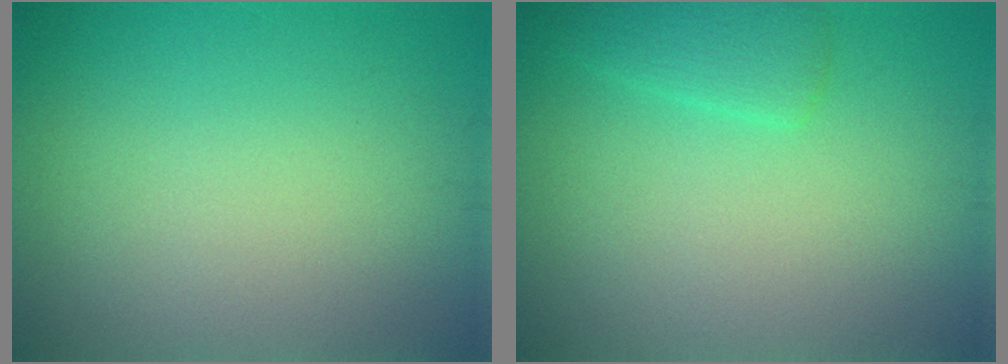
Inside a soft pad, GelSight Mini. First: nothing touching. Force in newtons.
{"total": 2.0, "press": 1.9, "slide": 0.2}